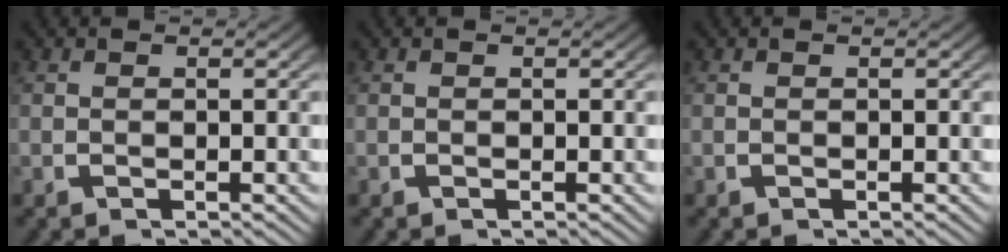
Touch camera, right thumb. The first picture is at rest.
{"total": 0.0}
{"total": 0.0}